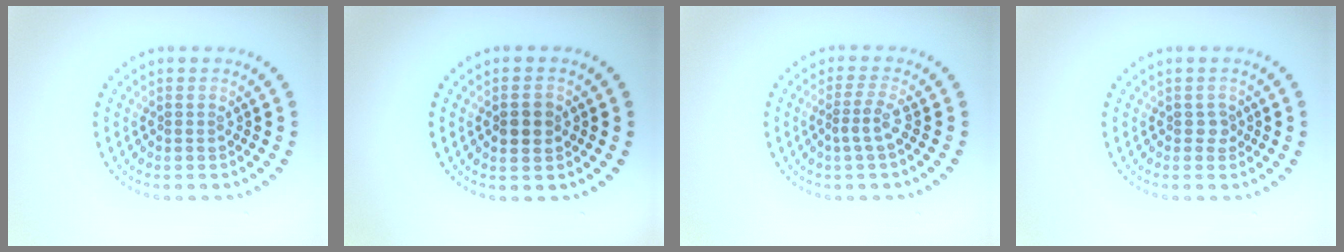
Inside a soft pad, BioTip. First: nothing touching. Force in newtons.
{"total": 1.9, "press": 1.9, "slide": 0.1}
{"total": 1.7, "press": 1.2, "slide": 1.3}
{"total": 0.9, "press": 0.6, "slide": 0.6}